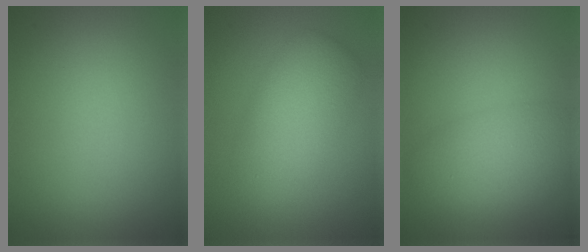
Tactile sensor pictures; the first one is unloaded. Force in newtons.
{"total": 5.2, "press": 5.2, "slide": 0.2}
{"total": 5.0, "press": 5.0, "slide": 0.3}